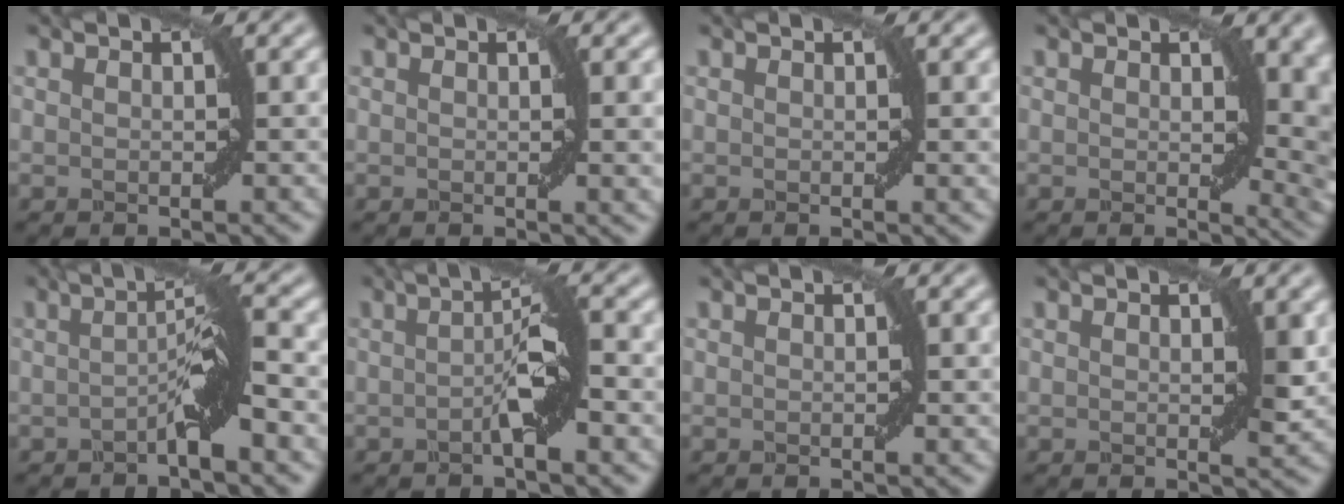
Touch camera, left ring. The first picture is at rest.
{"total": 1.7, "force": [0.3, 0.2, 1.6], "torque": [-0.018, -0.003, 0.004]}
{"total": 0.7, "force": [0.2, 0.0, 0.7], "torque": [-0.006, -0.002, 0.003]}
{"total": 5.4, "force": [1.4, 2.7, 4.4], "torque": [-0.038, -0.011, 0.026]}
{"total": 3.2, "force": [-1.0, 0.1, 3.1], "torque": [-0.050, 0.015, -0.023]}
{"total": 3.3, "force": [-0.6, 0.3, 3.2], "torque": [-0.052, 0.010, -0.014]}
{"total": 0.0}
{"total": 1.2, "force": [0.4, 0.2, 1.2], "torque": [-0.012, -0.006, 0.007]}